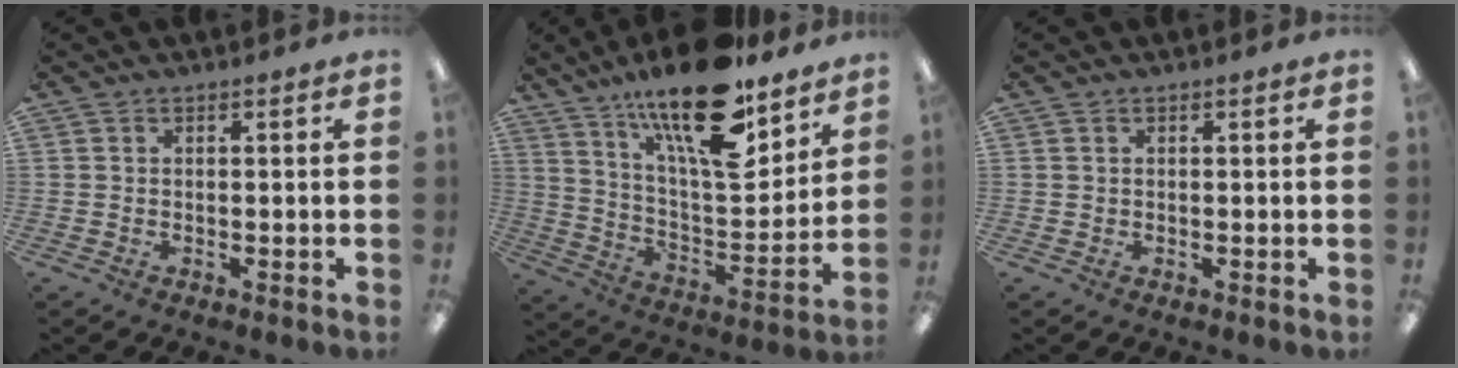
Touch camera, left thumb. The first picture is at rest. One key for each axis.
{"total": 21.4, "fx": 15.3, "fy": 6.7, "fz": 13.3, "tx": -0.227, "ty": -0.101, "tz": 0.258}
{"total": 0.0}